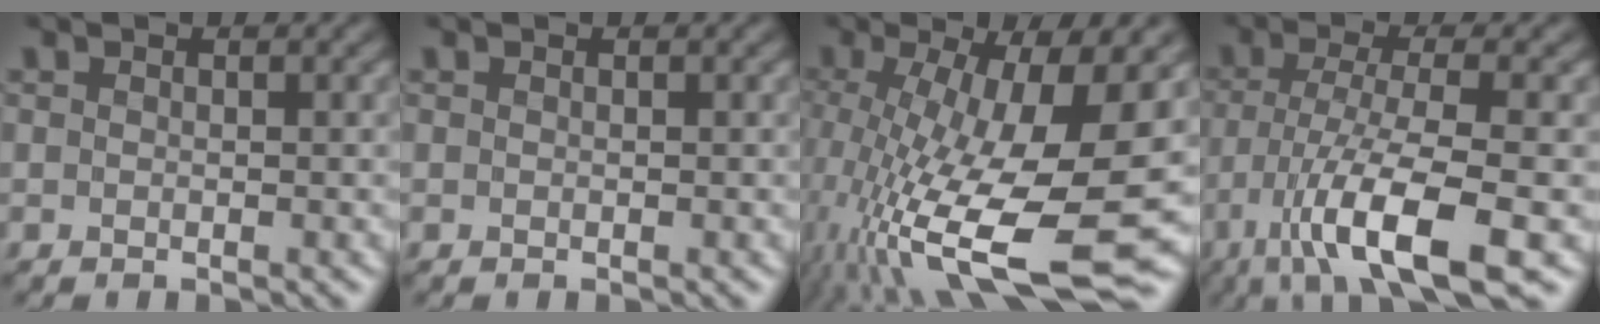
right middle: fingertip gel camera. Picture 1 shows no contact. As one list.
[{"total": 0.0}, {"total": 14.7, "force": [-3.0, 5.3, 13.4], "torque": [-0.248, -0.019, -0.043]}, {"total": 9.0, "force": [-4.7, 2.2, 7.3], "torque": [-0.134, -0.002, -0.088]}]